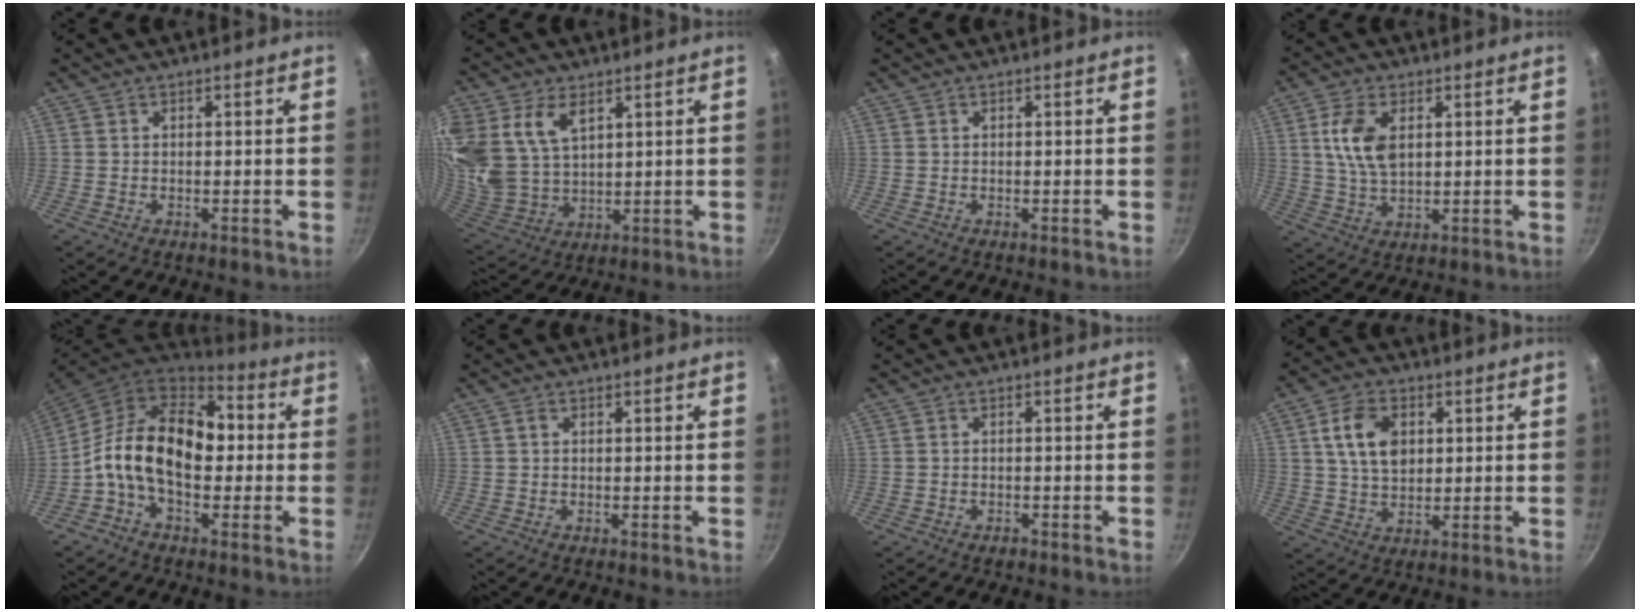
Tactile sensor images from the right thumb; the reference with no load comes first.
{"total": 17.1, "force": [7.2, 11.2, 10.8], "torque": [-0.232, -0.019, 0.156]}
{"total": 0.0}
{"total": 8.9, "force": [2.3, 5.0, 7.0], "torque": [-0.130, -0.008, 0.045]}
{"total": 16.7, "force": [0.0, 10.8, 12.8], "torque": [-0.178, 0.032, -0.026]}
{"total": 0.6, "force": [0.1, 0.4, 0.5], "torque": [-0.010, 0.003, 0.003]}
{"total": 1.2, "force": [-0.9, 0.6, 0.6], "torque": [-0.013, 0.008, -0.014]}
{"total": 9.5, "force": [2.4, 6.2, 6.7], "torque": [-0.108, -0.003, 0.042]}